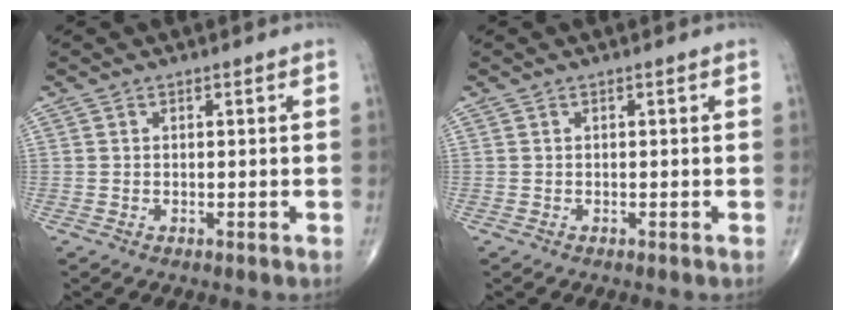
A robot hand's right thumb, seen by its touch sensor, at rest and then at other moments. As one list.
[{"total": 0.0}]